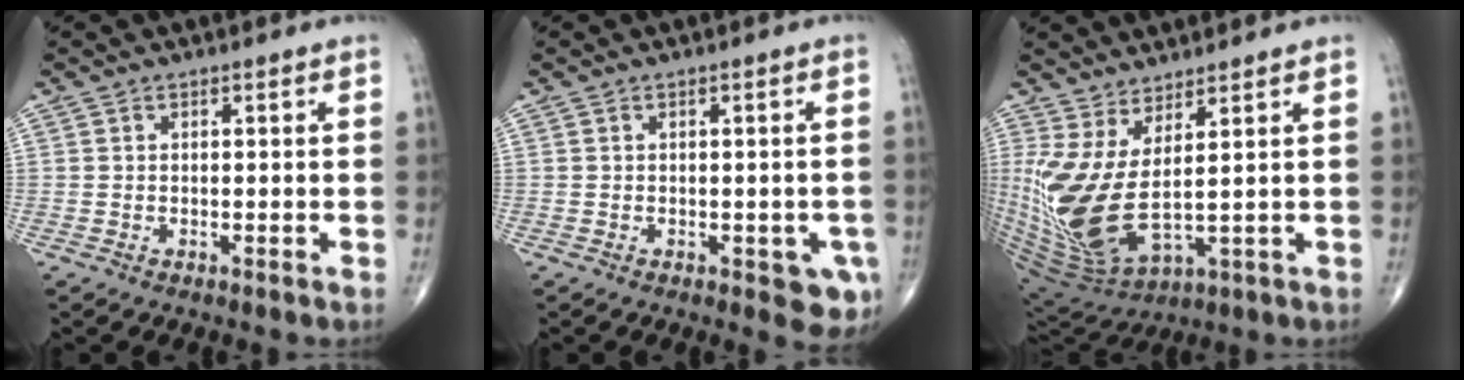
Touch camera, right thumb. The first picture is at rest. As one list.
[{"total": 5.1, "force": [-1.8, 2.3, 4.2], "torque": [-0.025, -0.003, -0.018]}, {"total": 15.1, "force": [2.6, 4.9, 14.1], "torque": [-0.319, -0.040, 0.076]}]